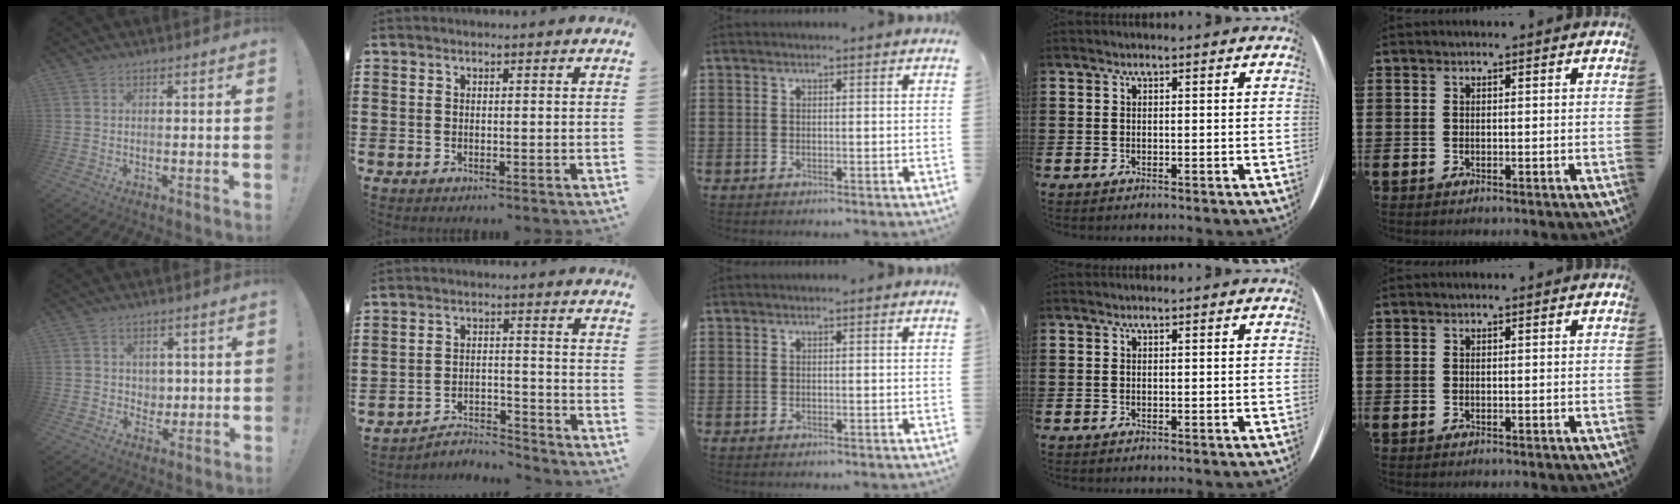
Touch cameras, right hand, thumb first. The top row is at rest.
{"thumb": {"total": 4.3, "force": [1.8, 3.8, 0.4], "torque": [0.003, -0.012, 0.033]}, "index": {"total": 4.0, "force": [-3.9, 0.7, 0.7], "torque": [-0.017, 0.008, -0.081]}}